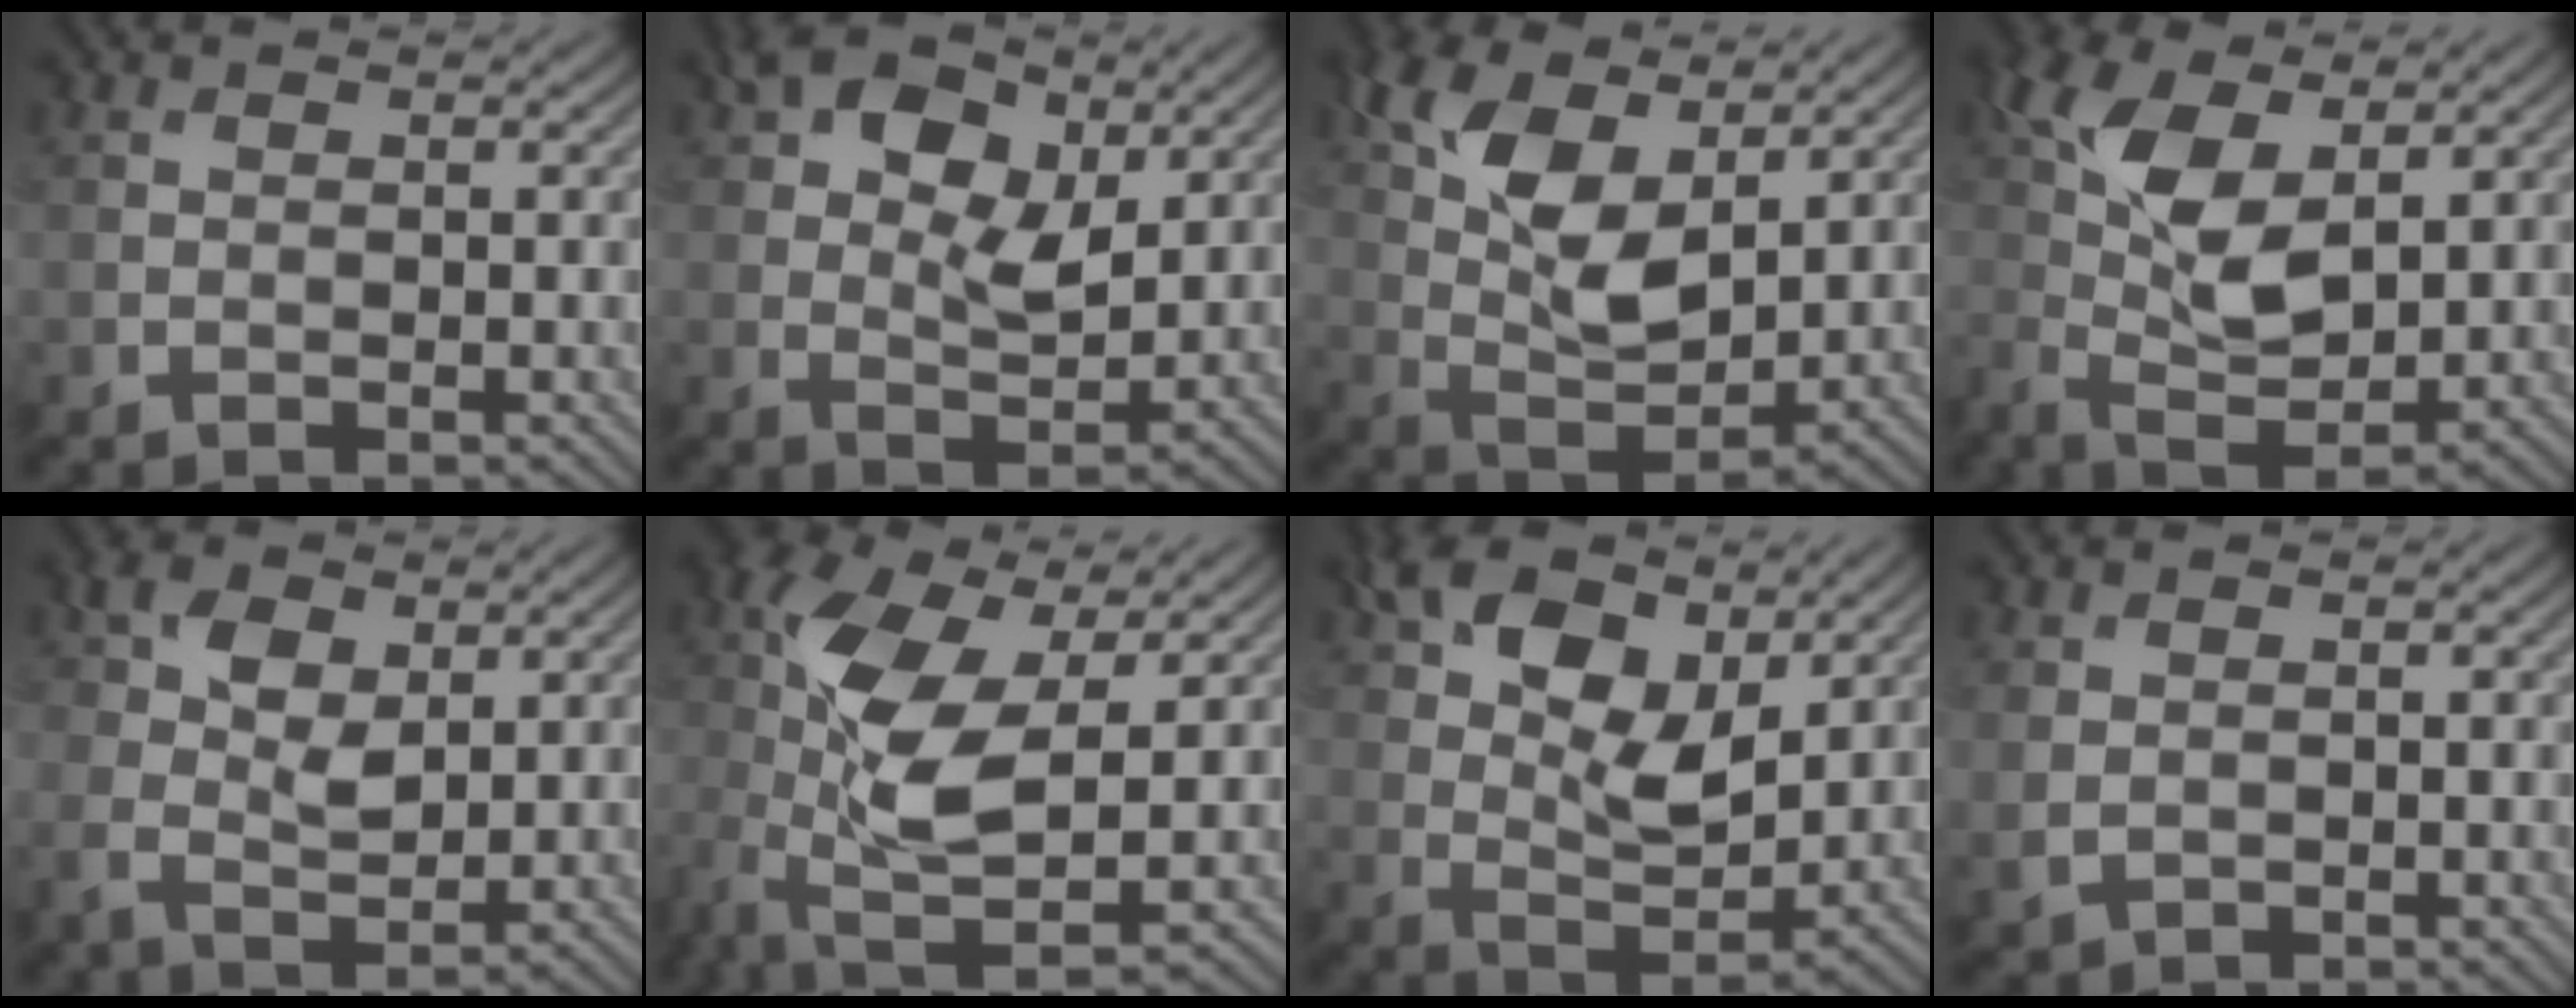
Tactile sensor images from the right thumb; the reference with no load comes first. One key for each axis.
{"total": 9.1, "fx": 4.2, "fy": 5.2, "fz": 6.2, "tx": -0.122, "ty": 0.004, "tz": 0.072}
{"total": 10.9, "fx": 5.1, "fy": 5.4, "fz": 7.9, "tx": -0.181, "ty": 0.006, "tz": 0.105}
{"total": 8.8, "fx": 2.4, "fy": 4.0, "fz": 7.4, "tx": -0.175, "ty": 0.005, "tz": 0.040}
{"total": 5.9, "fx": 1.7, "fy": 3.8, "fz": 4.2, "tx": -0.093, "ty": 0.000, "tz": 0.028}
{"total": 12.2, "fx": 0.5, "fy": 5.4, "fz": 10.9, "tx": -0.254, "ty": 0.003, "tz": 0.003}
{"total": 10.2, "fx": 5.2, "fy": 5.5, "fz": 6.9, "tx": -0.148, "ty": 0.003, "tz": 0.102}
{"total": 1.8, "fx": 0.3, "fy": 1.4, "fz": 1.1, "tx": -0.033, "ty": -0.006, "tz": 0.012}